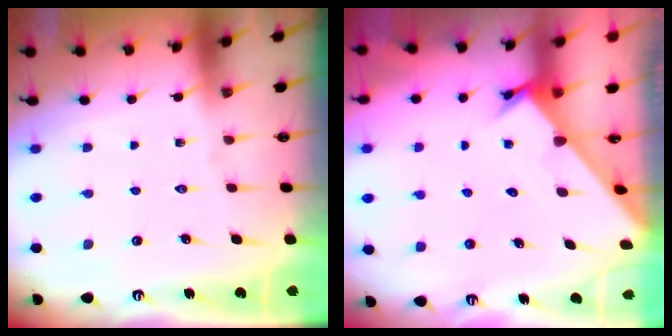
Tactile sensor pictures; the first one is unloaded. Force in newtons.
{"total": 2.4, "press": 2.4, "slide": 0.0}